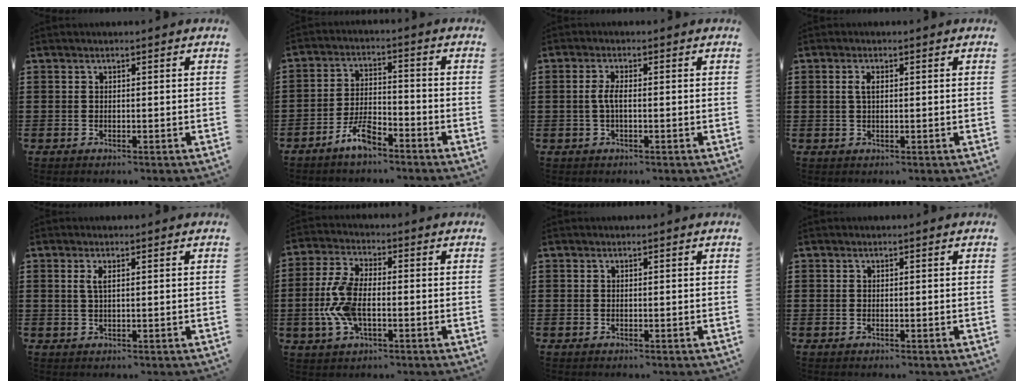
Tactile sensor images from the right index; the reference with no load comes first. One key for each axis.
{"total": 5.8, "fx": -4.3, "fy": 1.8, "fz": 3.4, "tx": -0.077, "ty": 0.010, "tz": -0.084}
{"total": 2.6, "fx": -0.3, "fy": 0.7, "fz": 2.4, "tx": -0.061, "ty": -0.004, "tz": -0.012}
{"total": 2.0, "fx": 0.4, "fy": 0.8, "fz": 1.7, "tx": -0.037, "ty": 0.006, "tz": 0.005}
{"total": 1.7, "fx": 0.5, "fy": 0.5, "fz": 1.5, "tx": -0.032, "ty": 0.003, "tz": 0.008}
{"total": 8.3, "fx": -1.4, "fy": 4.2, "fz": 7.0, "tx": -0.172, "ty": -0.005, "tz": -0.033}
{"total": 0.0}
{"total": 0.0}